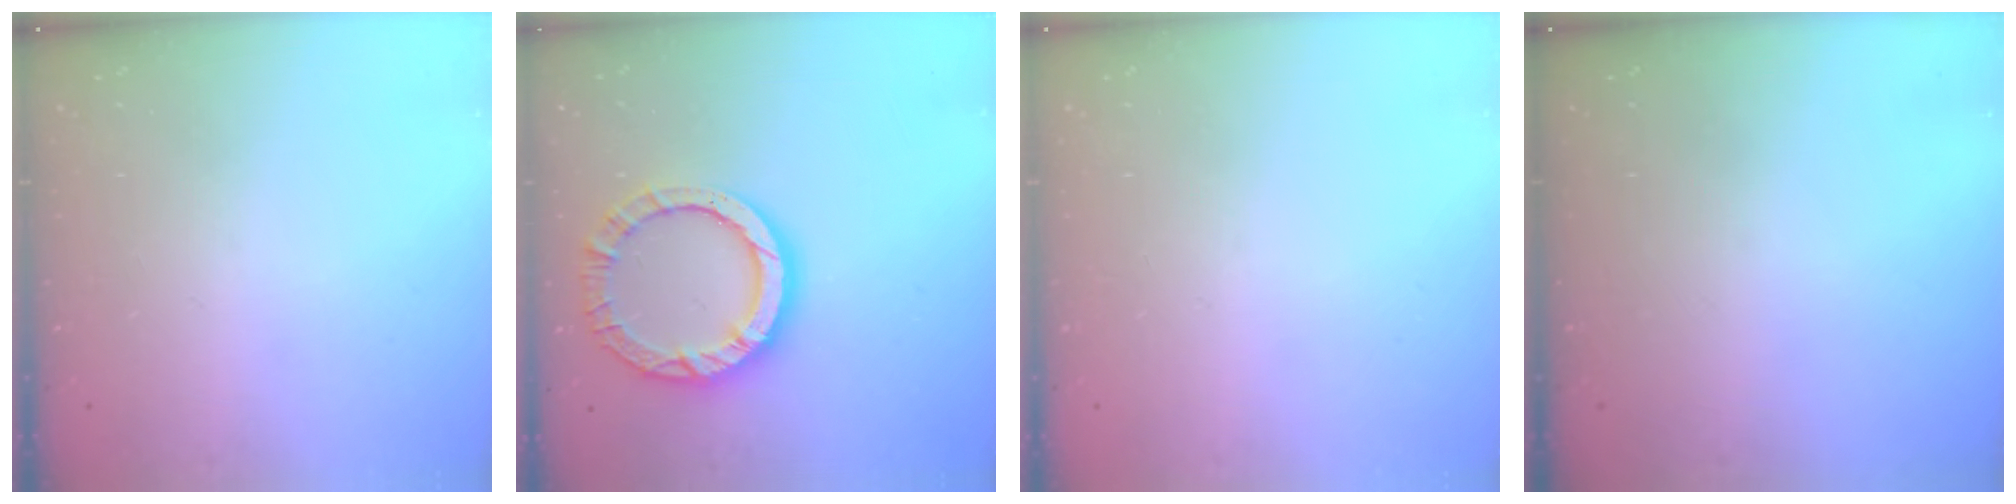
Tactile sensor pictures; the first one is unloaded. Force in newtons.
{"total": 11.5, "press": 11.5, "slide": 0.9}
{"total": 0.0}
{"total": 0.0}